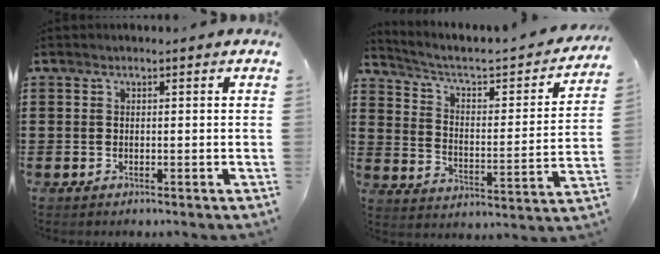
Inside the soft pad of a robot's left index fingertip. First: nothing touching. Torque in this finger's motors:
{"motor_torque": [2.14, 0.00, 0.15, 0.12]}